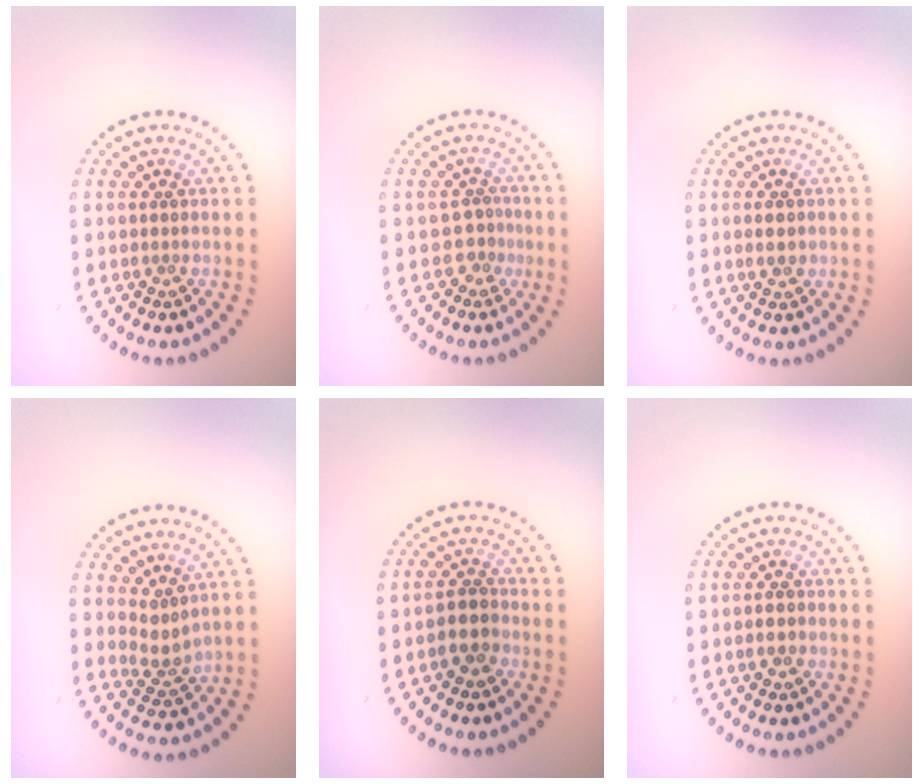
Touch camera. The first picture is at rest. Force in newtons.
{"total": 1.8, "press": 1.1, "slide": 1.4}
{"total": 1.1, "press": 1.1, "slide": 0.1}
{"total": 2.1, "press": 1.5, "slide": 1.4}
{"total": 2.1, "press": 1.9, "slide": 1.0}
{"total": 1.1, "press": 1.1, "slide": 0.3}